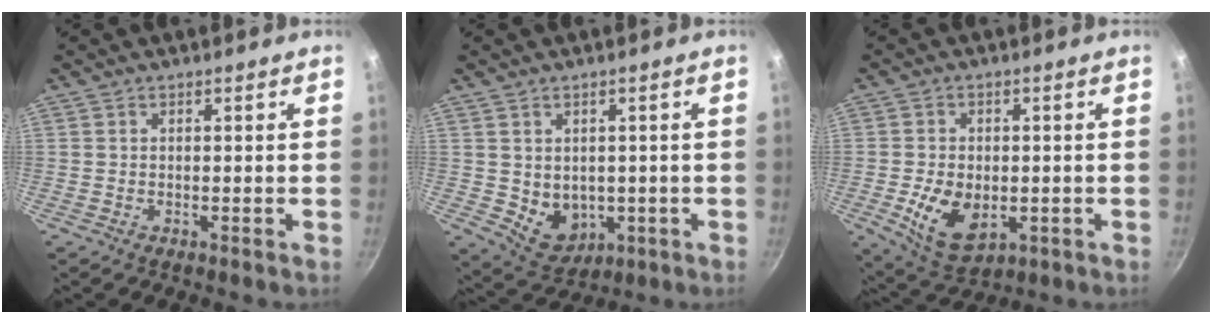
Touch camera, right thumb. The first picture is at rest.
{"total": 7.1, "force": [-0.8, 5.6, 4.2], "torque": [-0.041, -0.005, 0.011]}
{"total": 9.9, "force": [-2.1, 6.3, 7.4], "torque": [-0.119, -0.005, -0.022]}